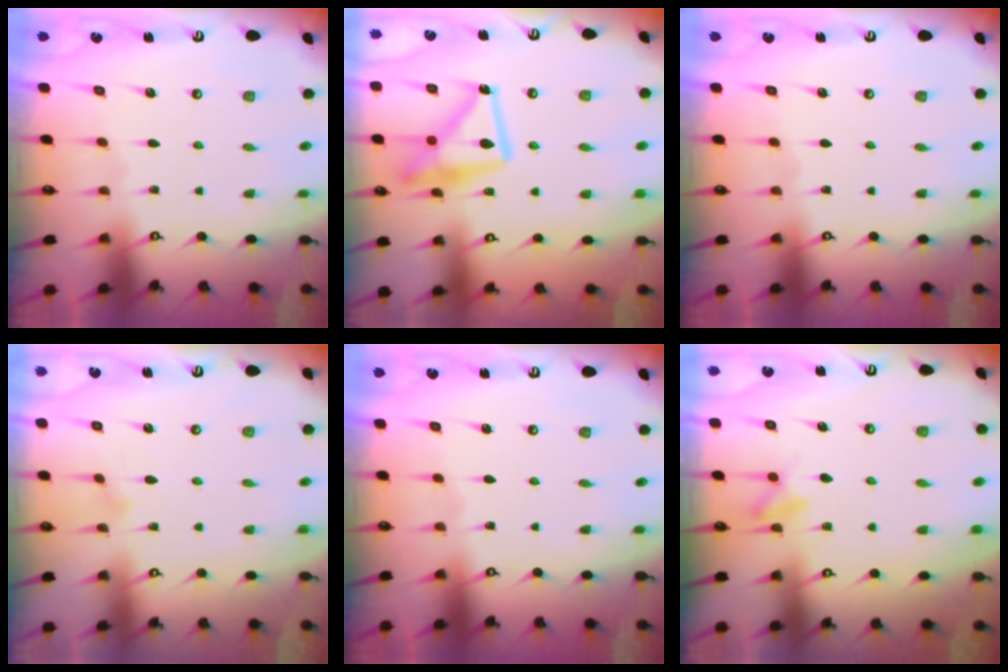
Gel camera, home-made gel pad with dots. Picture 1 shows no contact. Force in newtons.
{"total": 15.3, "press": 15.3, "slide": 1.2}
{"total": 0.0}
{"total": 6.8, "press": 6.8, "slide": 0.4}
{"total": 0.0}
{"total": 9.5, "press": 9.4, "slide": 1.5}